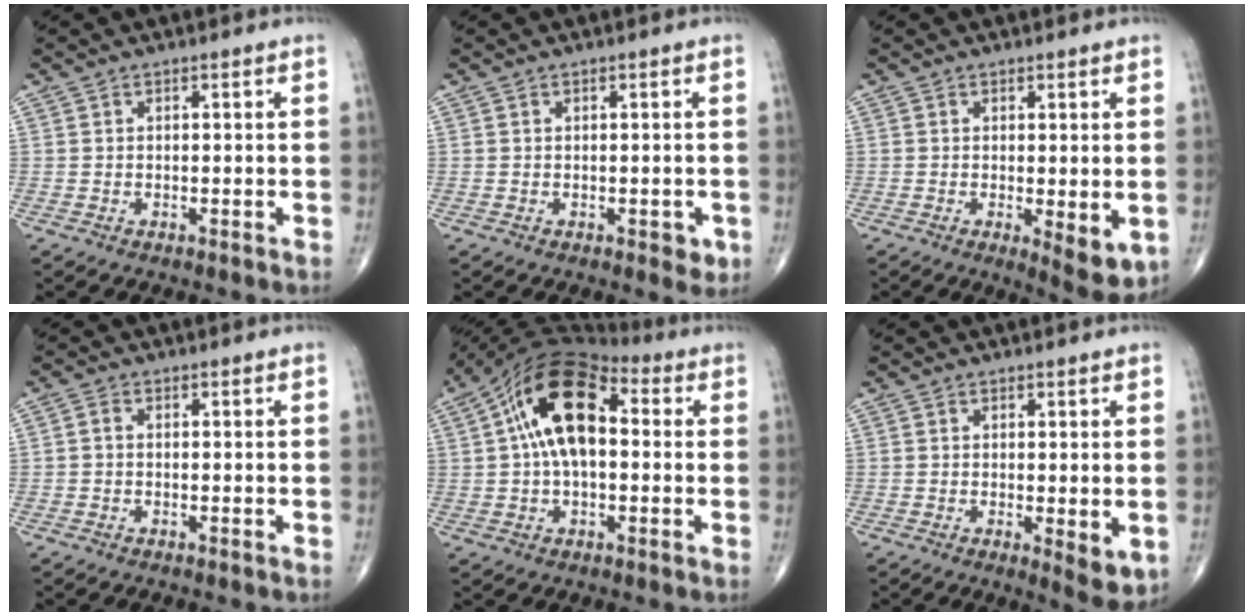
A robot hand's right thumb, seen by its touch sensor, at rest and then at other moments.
{"total": 2.6, "force": [-0.7, 1.4, 2.1], "torque": [-0.014, -0.002, -0.005]}
{"total": 6.4, "force": [-1.1, 2.1, 5.9], "torque": [-0.081, -0.021, -0.011]}
{"total": 1.1, "force": [-0.2, 0.8, 0.8], "torque": [-0.011, 0.001, -0.006]}
{"total": 15.7, "force": [2.4, 8.6, 12.9], "torque": [-0.221, 0.039, 0.033]}
{"total": 5.2, "force": [-0.7, 1.7, 4.9], "torque": [-0.069, -0.018, -0.007]}